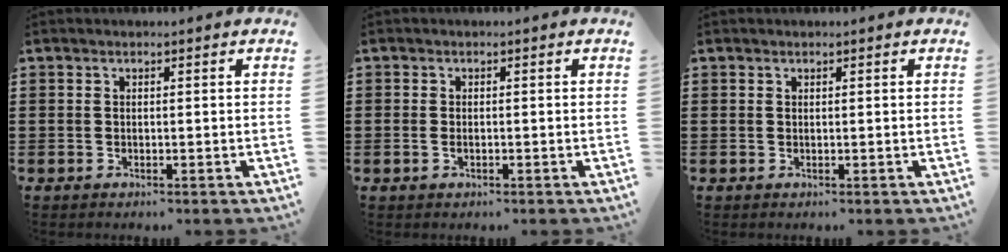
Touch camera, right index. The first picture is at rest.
{"total": 1.0, "force": [-0.2, 0.5, 0.8], "torque": [-0.017, 0.000, -0.005]}
{"total": 0.0}